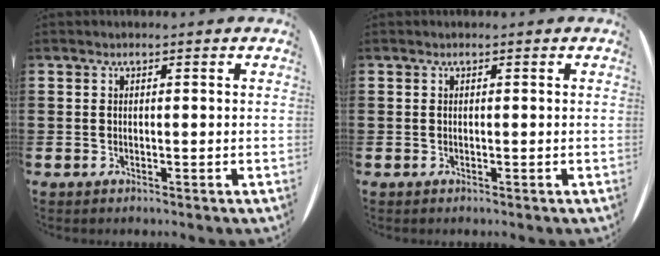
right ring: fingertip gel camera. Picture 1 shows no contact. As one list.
[{"total": 0.0}]